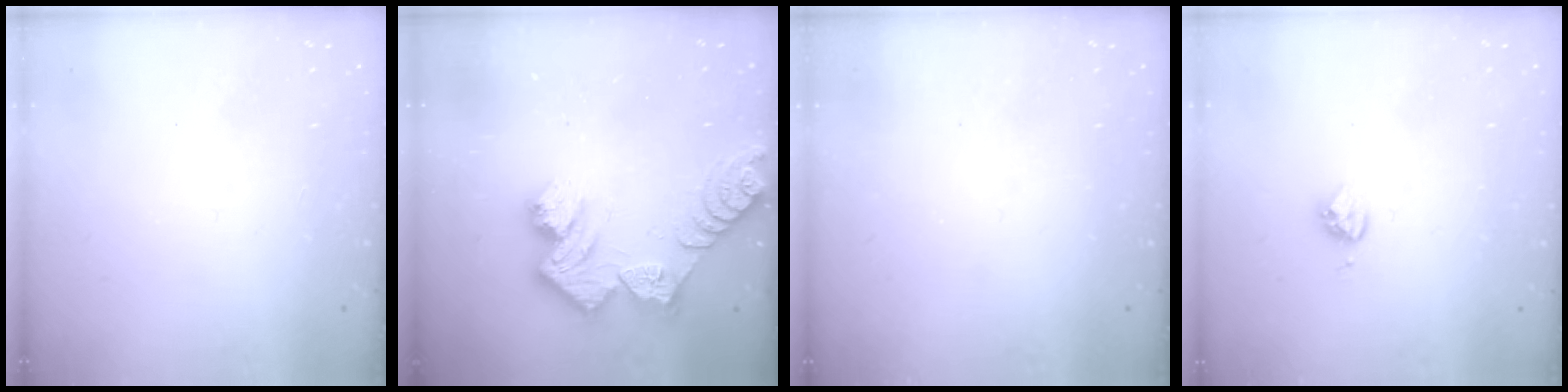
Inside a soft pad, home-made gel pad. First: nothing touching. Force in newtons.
{"total": 12.5, "press": 12.5, "slide": 1.1}
{"total": 0.0}
{"total": 3.9, "press": 3.8, "slide": 0.4}